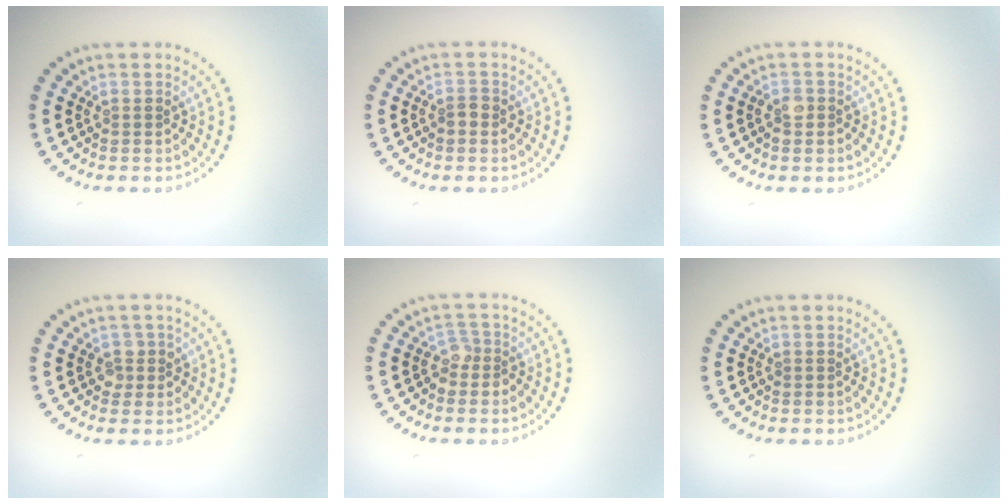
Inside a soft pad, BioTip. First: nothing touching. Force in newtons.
{"total": 1.1, "press": 1.1, "slide": 0.2}
{"total": 1.5, "press": 1.4, "slide": 0.7}
{"total": 1.4, "press": 1.2, "slide": 0.7}
{"total": 1.6, "press": 1.3, "slide": 0.9}
{"total": 0.0}